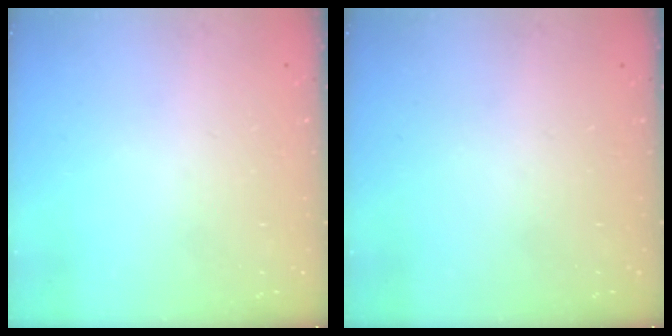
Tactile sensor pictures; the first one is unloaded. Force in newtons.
{"total": 0.0}